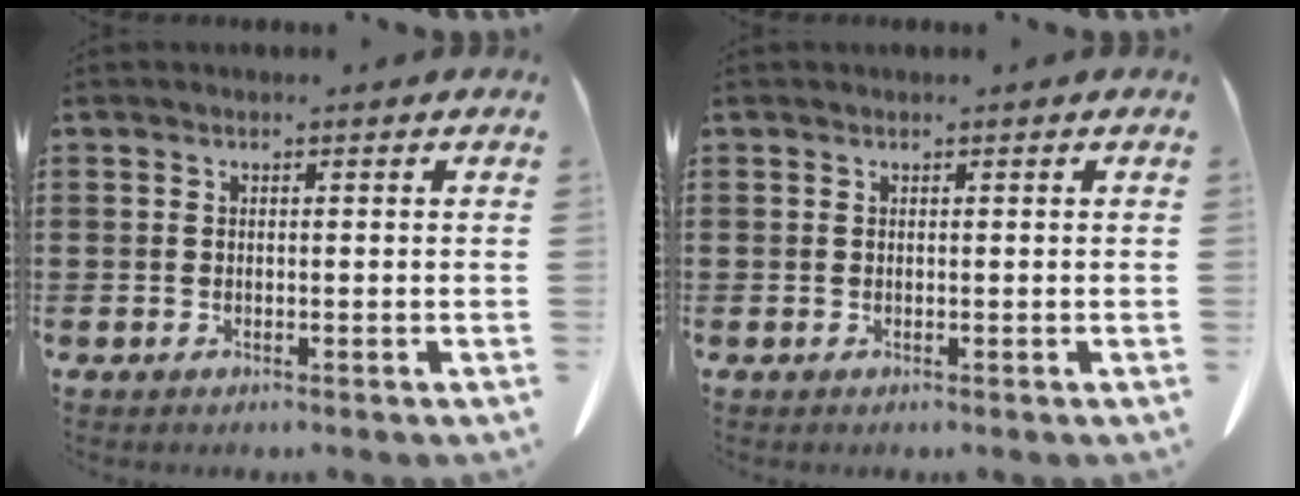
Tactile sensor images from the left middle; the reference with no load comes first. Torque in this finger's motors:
{"motor_torque": [0.11, 0.05, -0.07, 0.00]}